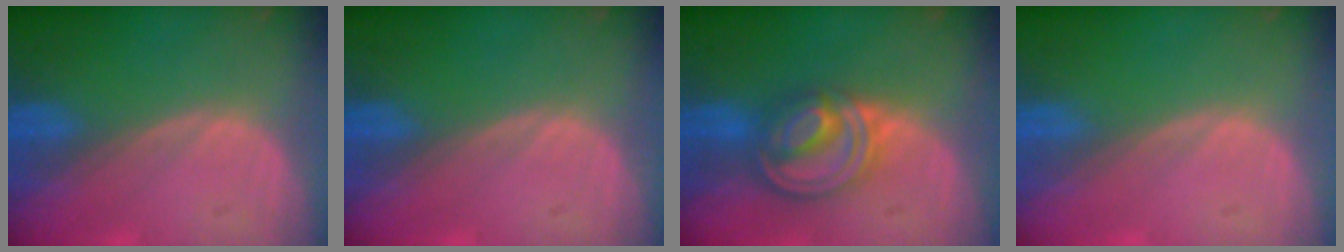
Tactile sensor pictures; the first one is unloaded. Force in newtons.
{"total": 0.0}
{"total": 7.9, "press": 6.8, "slide": 3.9}
{"total": 0.0}